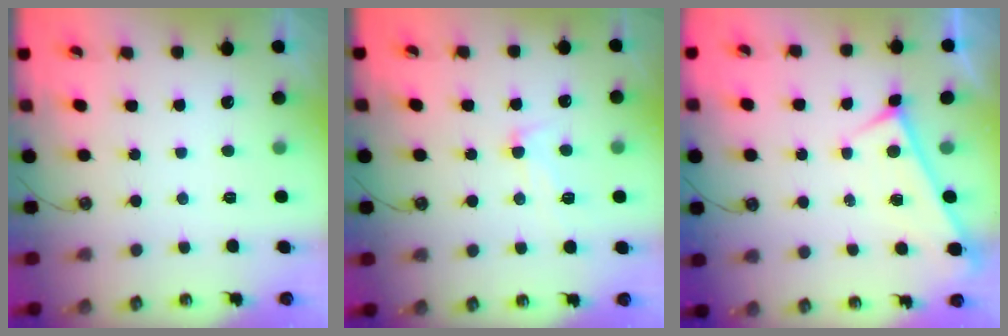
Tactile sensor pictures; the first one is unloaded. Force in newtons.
{"total": 7.5, "press": 7.4, "slide": 0.9}
{"total": 0.0}